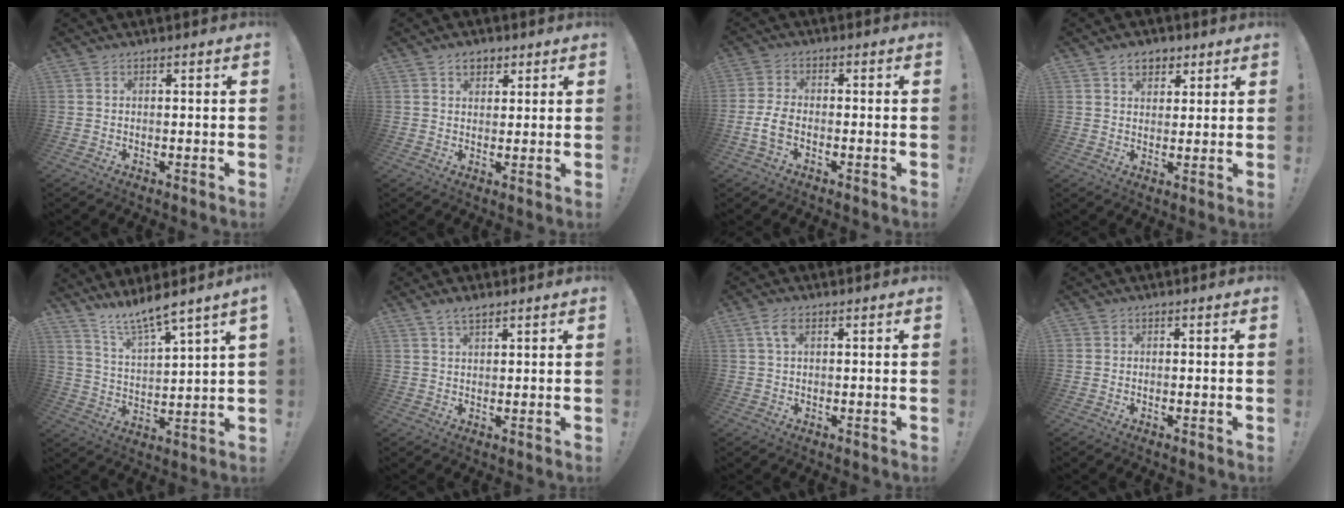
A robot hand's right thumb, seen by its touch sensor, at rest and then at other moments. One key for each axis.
{"total": 3.9, "fx": 2.1, "fy": 2.8, "fz": 1.7, "tx": -0.026, "ty": -0.003, "tz": 0.038}
{"total": 5.2, "fx": -1.8, "fy": 2.7, "fz": 4.1, "tx": -0.097, "ty": 0.002, "tz": -0.030}
{"total": 5.3, "fx": 2.8, "fy": 3.9, "fz": 2.2, "tx": -0.023, "ty": -0.007, "tz": 0.049}
{"total": 8.9, "fx": 8.1, "fy": 0.0, "fz": 3.7, "tx": -0.076, "ty": -0.062, "tz": 0.140}
{"total": 3.2, "fx": 2.3, "fy": 1.2, "fz": 1.9, "tx": -0.038, "ty": -0.009, "tz": 0.043}
{"total": 3.4, "fx": 1.3, "fy": 1.7, "fz": 2.7, "tx": -0.058, "ty": 0.005, "tz": 0.022}
{"total": 0.8, "fx": -0.3, "fy": 0.7, "fz": 0.2, "tx": -0.011, "ty": 0.006, "tz": -0.005}